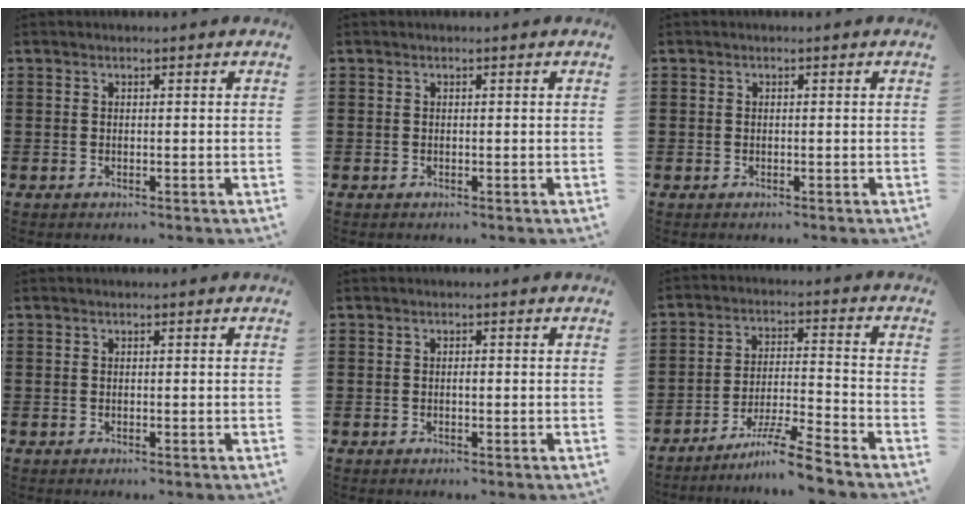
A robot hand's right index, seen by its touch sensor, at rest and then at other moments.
{"total": 0.0}
{"total": 0.0}
{"total": 0.0}
{"total": 0.7, "force": [0.0, 0.2, 0.7], "torque": [-0.014, -0.004, 0.000]}
{"total": 7.7, "force": [-6.5, -0.3, 4.1], "torque": [-0.079, -0.004, -0.126]}